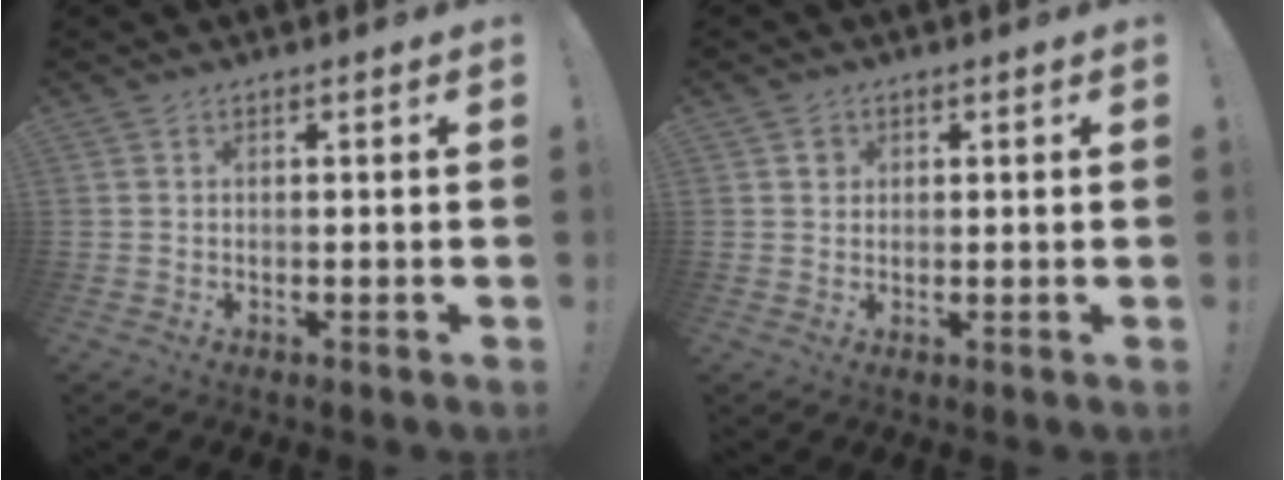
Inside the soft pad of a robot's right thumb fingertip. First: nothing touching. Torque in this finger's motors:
{"motor_torque": [0.07, 0.03, 0.28, -0.20, -0.02]}